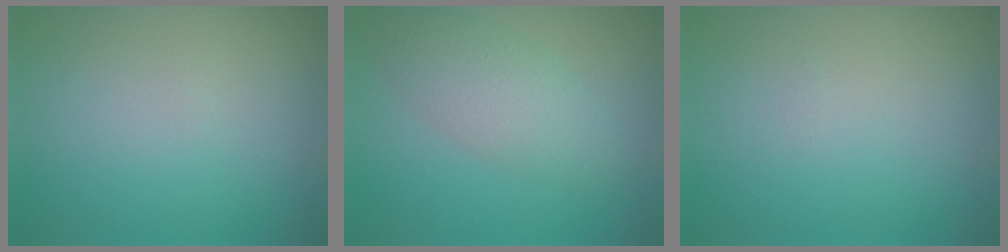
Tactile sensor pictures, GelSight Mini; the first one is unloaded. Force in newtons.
{"total": 3.8, "press": 3.8, "slide": 0.1}
{"total": 0.0}